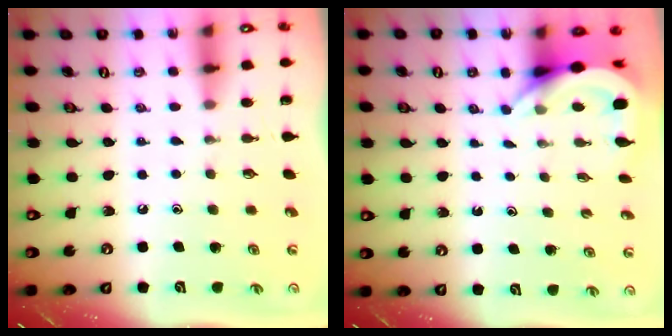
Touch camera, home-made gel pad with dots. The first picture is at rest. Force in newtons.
{"total": 4.1, "press": 4.1, "slide": 0.3}